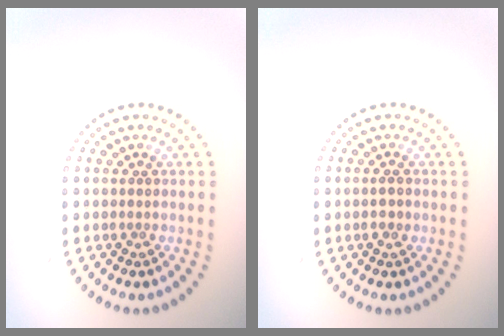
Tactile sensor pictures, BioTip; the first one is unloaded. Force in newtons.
{"total": 1.2, "press": 1.1, "slide": 0.5}